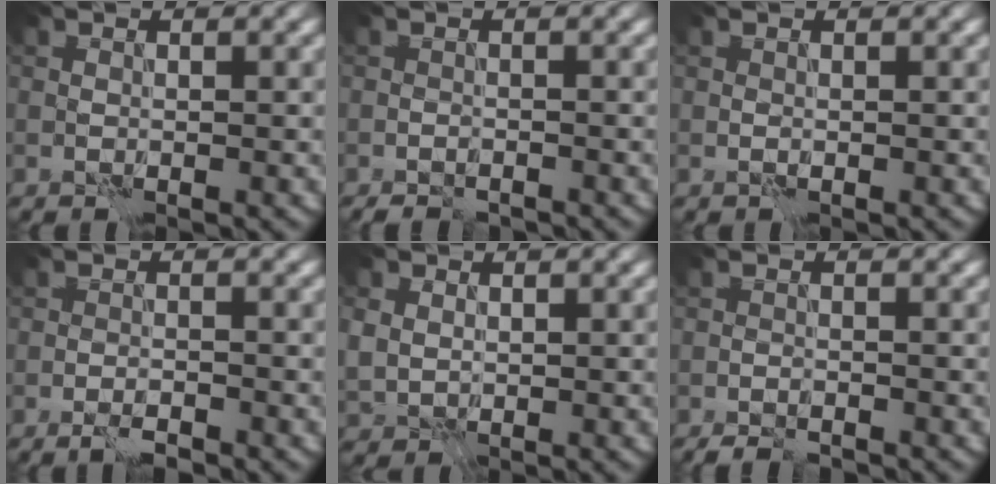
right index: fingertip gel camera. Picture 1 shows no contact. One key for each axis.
{"total": 1.8, "fx": -1.7, "fy": 0.5, "fz": 0.3, "tx": -0.004, "ty": 0.004, "tz": -0.025}
{"total": 0.0}
{"total": 1.7, "fx": -1.5, "fy": 0.2, "fz": 0.9, "tx": -0.015, "ty": 0.001, "tz": -0.027}
{"total": 1.9, "fx": 0.7, "fy": 1.6, "fz": 0.6, "tx": -0.019, "ty": -0.002, "tz": 0.013}
{"total": 2.3, "fx": -2.2, "fy": 0.4, "fz": 0.6, "tx": -0.013, "ty": 0.001, "tz": -0.033}